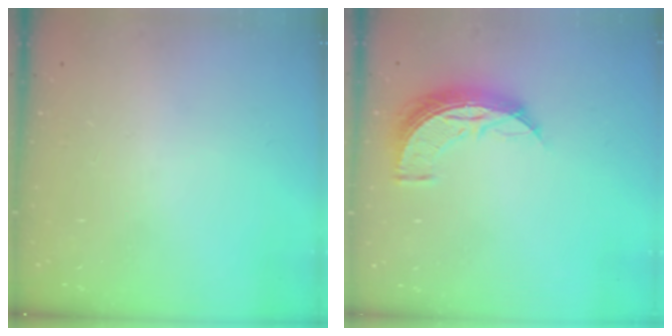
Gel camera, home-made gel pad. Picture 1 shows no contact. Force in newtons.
{"total": 10.1, "press": 10.1, "slide": 0.6}